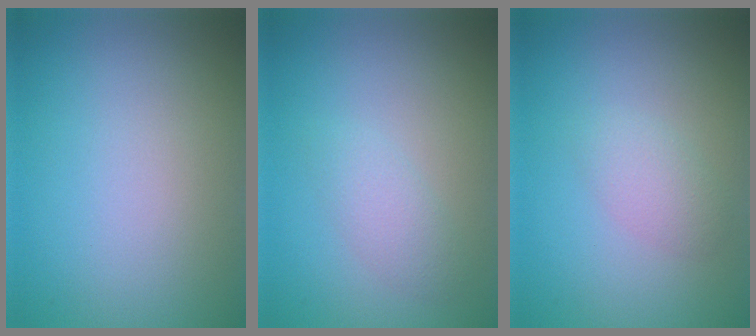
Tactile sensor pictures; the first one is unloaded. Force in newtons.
{"total": 1.8, "press": 1.8, "slide": 0.1}
{"total": 1.8, "press": 1.8, "slide": 0.2}